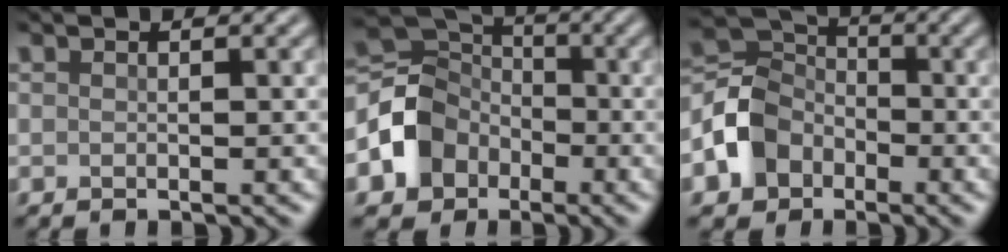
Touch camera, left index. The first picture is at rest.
{"total": 5.4, "force": [-2.1, 4.6, 1.9], "torque": [-0.035, 0.005, -0.054]}
{"total": 5.1, "force": [-2.3, 4.1, 1.9], "torque": [-0.038, 0.007, -0.061]}